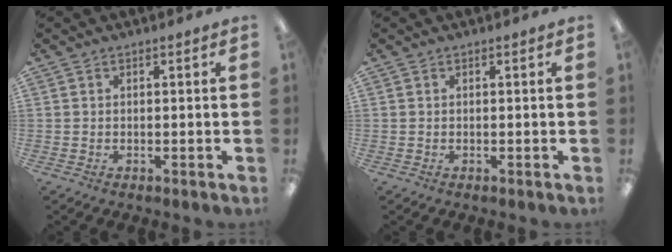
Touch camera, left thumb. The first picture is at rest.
{"total": 0.0}